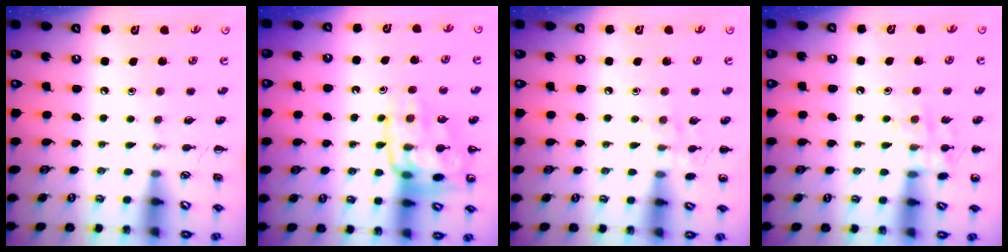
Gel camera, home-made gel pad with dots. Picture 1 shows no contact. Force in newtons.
{"total": 15.3, "press": 15.2, "slide": 1.4}
{"total": 6.6, "press": 6.4, "slide": 1.3}
{"total": 9.0, "press": 9.0, "slide": 0.8}